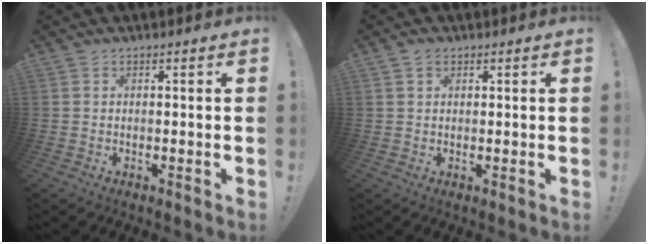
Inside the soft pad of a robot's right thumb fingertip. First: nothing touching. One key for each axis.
{"total": 1.6, "fx": 0.9, "fy": 1.1, "fz": 0.7, "tx": -0.013, "ty": 0.002, "tz": 0.017}